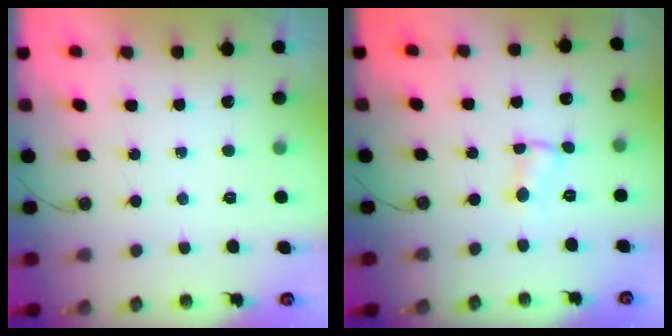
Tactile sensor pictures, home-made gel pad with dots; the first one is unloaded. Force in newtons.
{"total": 1.0, "press": 1.0, "slide": 0.2}